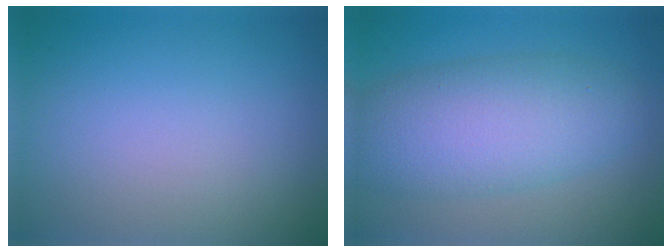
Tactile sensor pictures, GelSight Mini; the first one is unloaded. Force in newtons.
{"total": 7.6, "press": 7.6, "slide": 0.2}